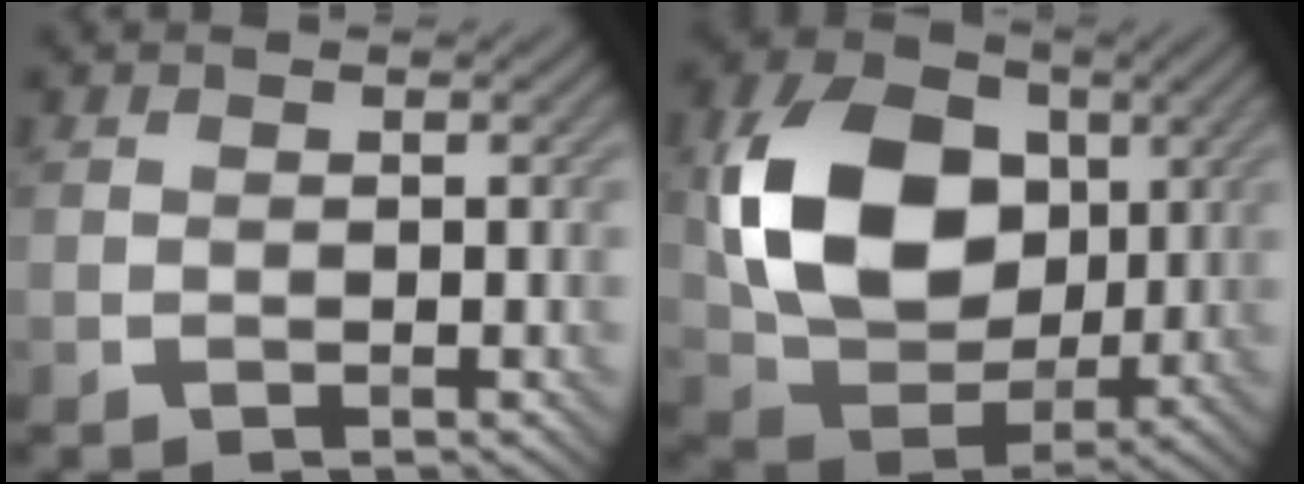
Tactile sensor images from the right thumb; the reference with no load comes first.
{"total": 13.9, "force": [2.2, 10.3, 9.1], "torque": [-0.185, 0.004, 0.044]}